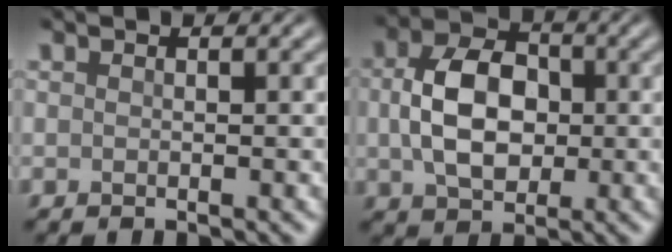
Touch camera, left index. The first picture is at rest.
{"total": 7.0, "force": [0.3, 4.8, 5.0], "torque": [-0.097, 0.006, 0.002]}